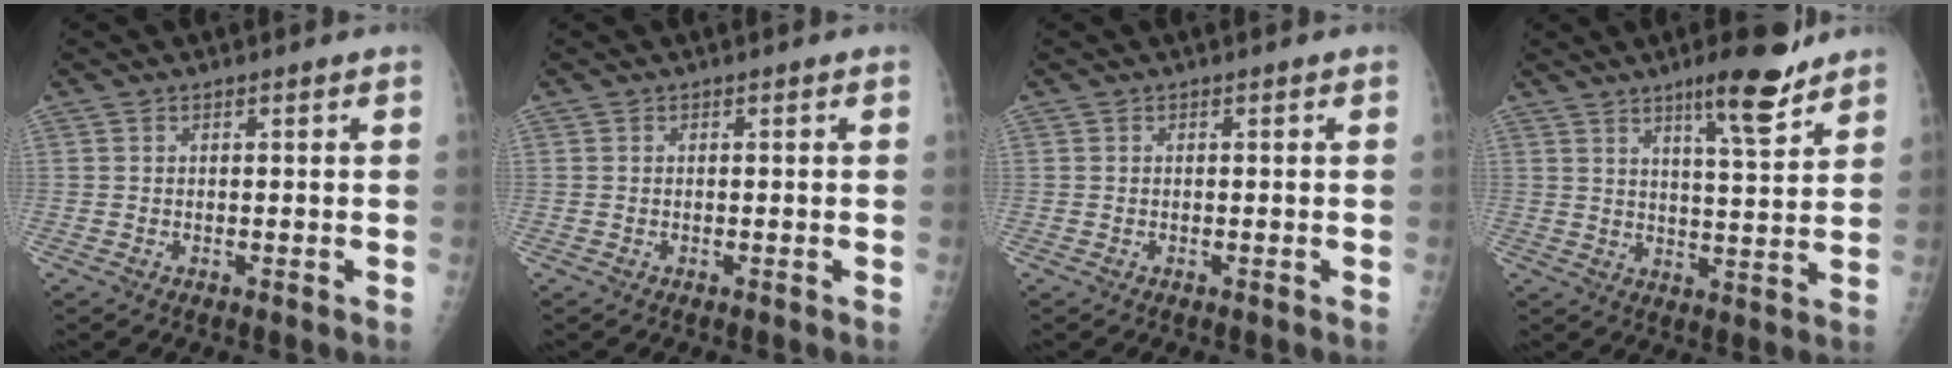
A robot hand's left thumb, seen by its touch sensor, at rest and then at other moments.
{"total": 0.0}
{"total": 0.0}
{"total": 10.1, "force": [6.9, 1.7, 7.1], "torque": [-0.096, -0.046, 0.105]}